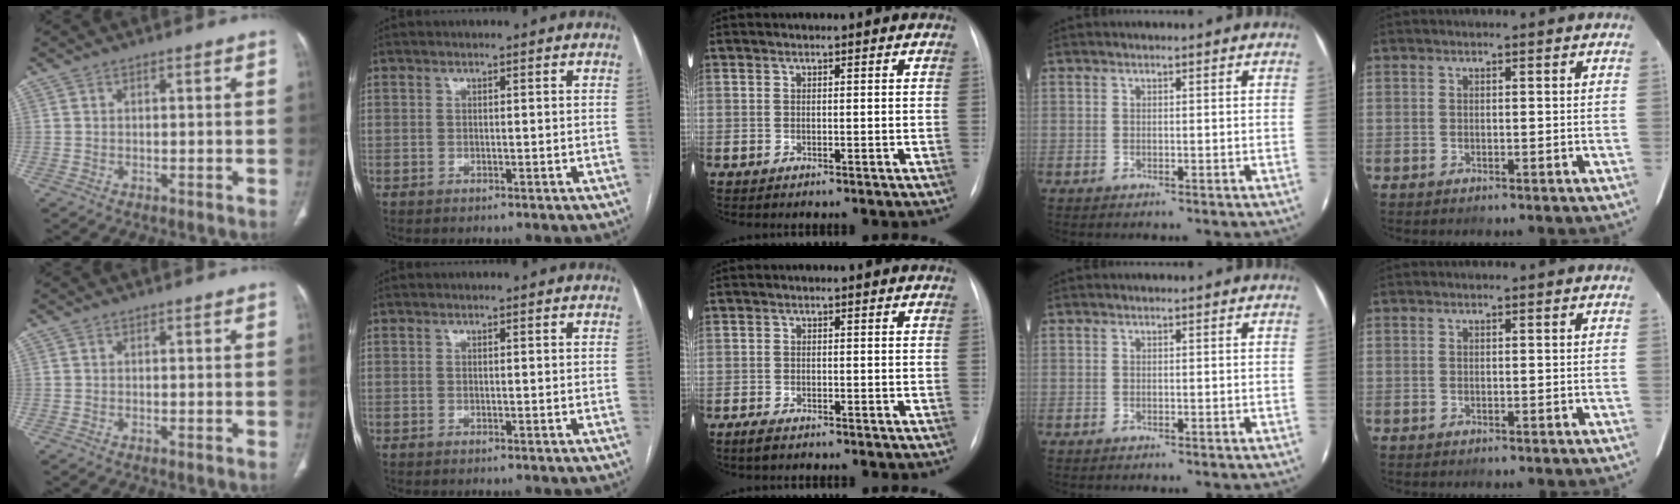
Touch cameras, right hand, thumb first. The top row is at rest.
{"middle": {"total": 1.9, "force": [-1.5, 0.7, 1.0], "torque": [-0.030, -0.004, -0.025]}}